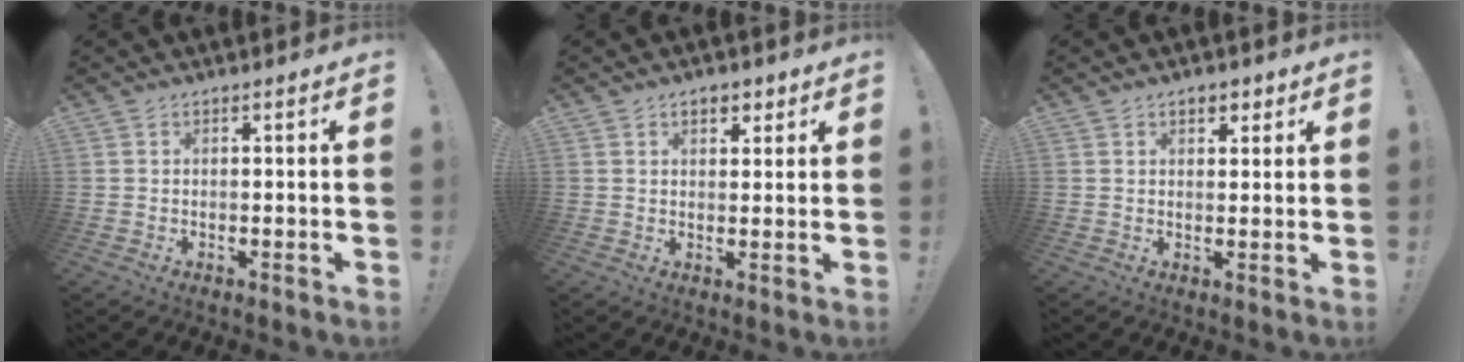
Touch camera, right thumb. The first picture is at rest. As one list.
[{"total": 4.0, "force": [2.2, 2.6, 2.1], "torque": [-0.022, -0.003, 0.037]}, {"total": 3.4, "force": [1.8, 2.2, 1.8], "torque": [-0.016, -0.005, 0.029]}]